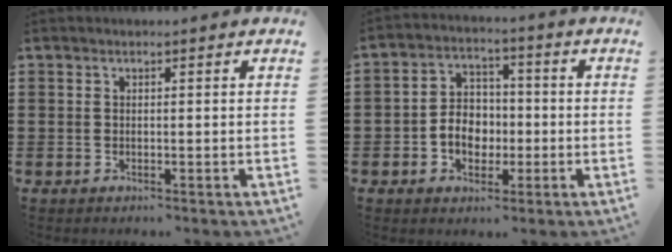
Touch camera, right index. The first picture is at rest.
{"total": 5.5, "force": [-1.4, 4.6, 2.7], "torque": [-0.044, 0.006, -0.029]}